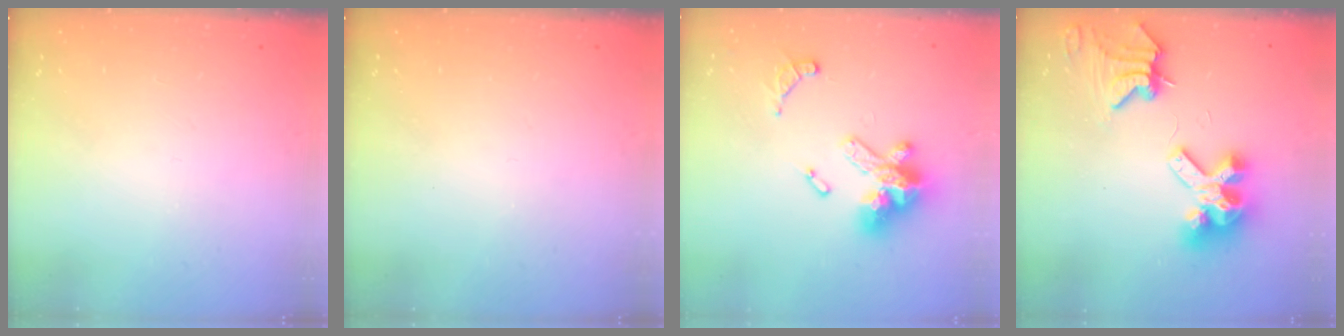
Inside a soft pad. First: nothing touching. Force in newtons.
{"total": 0.0}
{"total": 14.2, "press": 14.2, "slide": 1.0}
{"total": 11.6, "press": 11.5, "slide": 0.9}